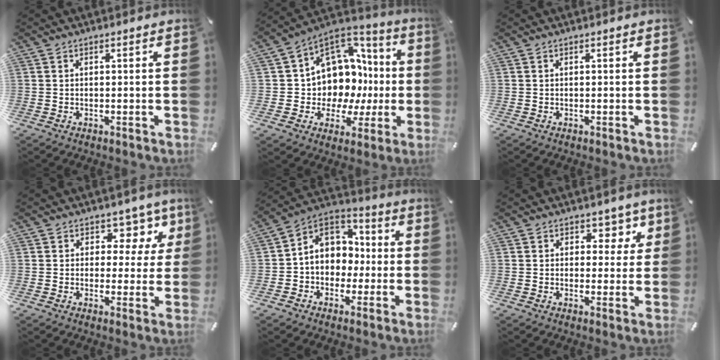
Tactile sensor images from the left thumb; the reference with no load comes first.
{"total": 11.9, "force": [2.0, 10.8, 4.4], "torque": [-0.060, -0.061, 0.054]}
{"total": 0.0}
{"total": 8.2, "force": [3.3, 6.2, 4.2], "torque": [-0.040, -0.028, 0.052]}
{"total": 9.9, "force": [0.4, 9.2, 3.6], "torque": [-0.087, 0.005, 0.011]}
{"total": 5.6, "force": [2.2, 4.5, 2.5], "torque": [-0.005, -0.012, 0.029]}